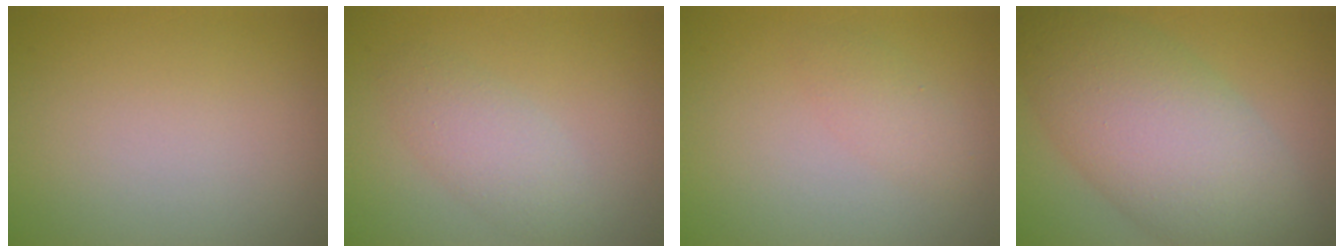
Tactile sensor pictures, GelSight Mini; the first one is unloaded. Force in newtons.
{"total": 2.8, "press": 2.8, "slide": 0.2}
{"total": 0.7, "press": 0.7, "slide": 0.1}
{"total": 10.5, "press": 10.5, "slide": 0.1}